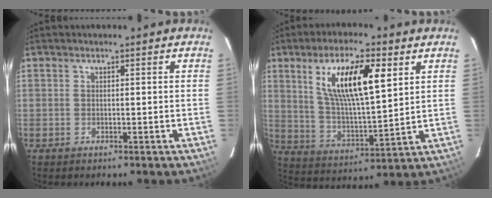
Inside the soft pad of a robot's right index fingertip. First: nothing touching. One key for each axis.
{"total": 15.3, "fx": 6.5, "fy": 4.4, "fz": 13.1, "tx": -0.235, "ty": 0.005, "tz": 0.126}